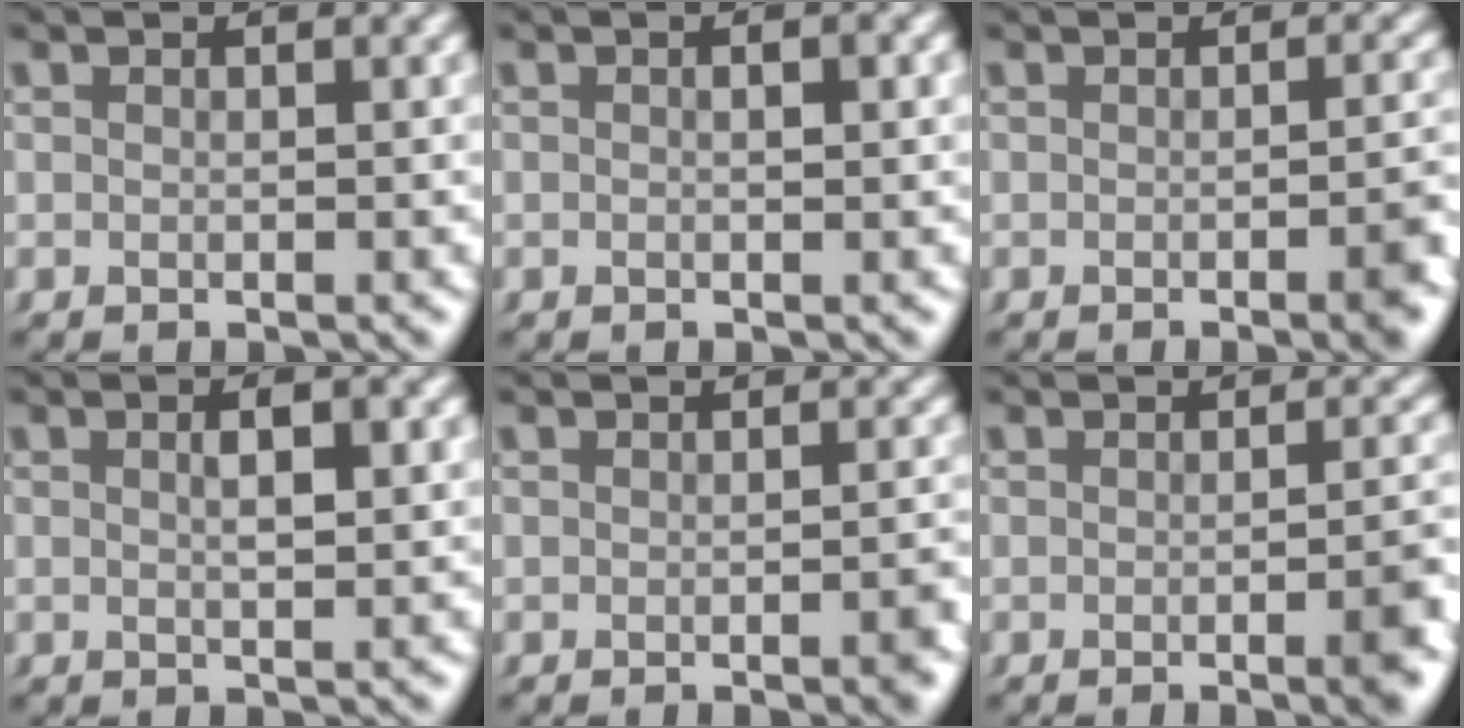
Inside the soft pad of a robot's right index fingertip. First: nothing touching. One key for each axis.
{"total": 1.0, "fx": 0.0, "fy": 0.5, "fz": 0.9, "tx": -0.015, "ty": 0.002, "tz": -0.003}
{"total": 3.0, "fx": -0.9, "fy": 0.7, "fz": 2.8, "tx": -0.025, "ty": 0.009, "tz": -0.023}
{"total": 2.2, "fx": 0.3, "fy": 0.6, "fz": 2.1, "tx": -0.028, "ty": 0.003, "tz": 0.004}
{"total": 1.9, "fx": -0.7, "fy": 0.4, "fz": 1.8, "tx": -0.018, "ty": 0.009, "tz": -0.019}
{"total": 3.9, "fx": -1.2, "fy": 0.9, "fz": 3.6, "tx": -0.034, "ty": 0.008, "tz": -0.027}